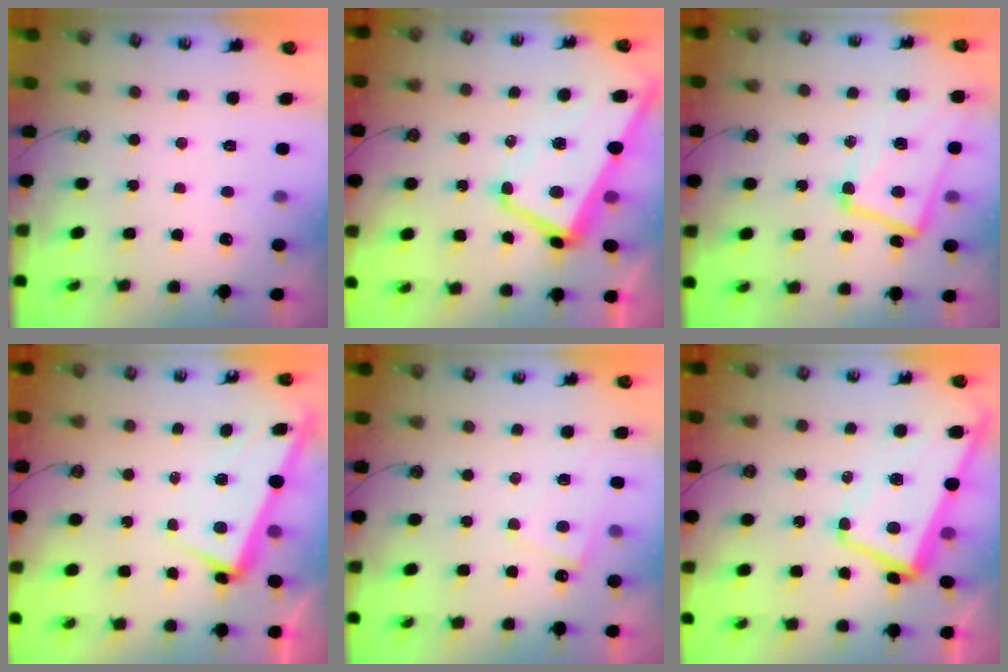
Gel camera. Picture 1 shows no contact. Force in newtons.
{"total": 4.4, "press": 4.2, "slide": 1.1}
{"total": 9.9, "press": 9.7, "slide": 2.0}
{"total": 2.9, "press": 2.8, "slide": 0.9}
{"total": 3.0, "press": 3.0, "slide": 0.5}
{"total": 2.3, "press": 2.0, "slide": 1.0}